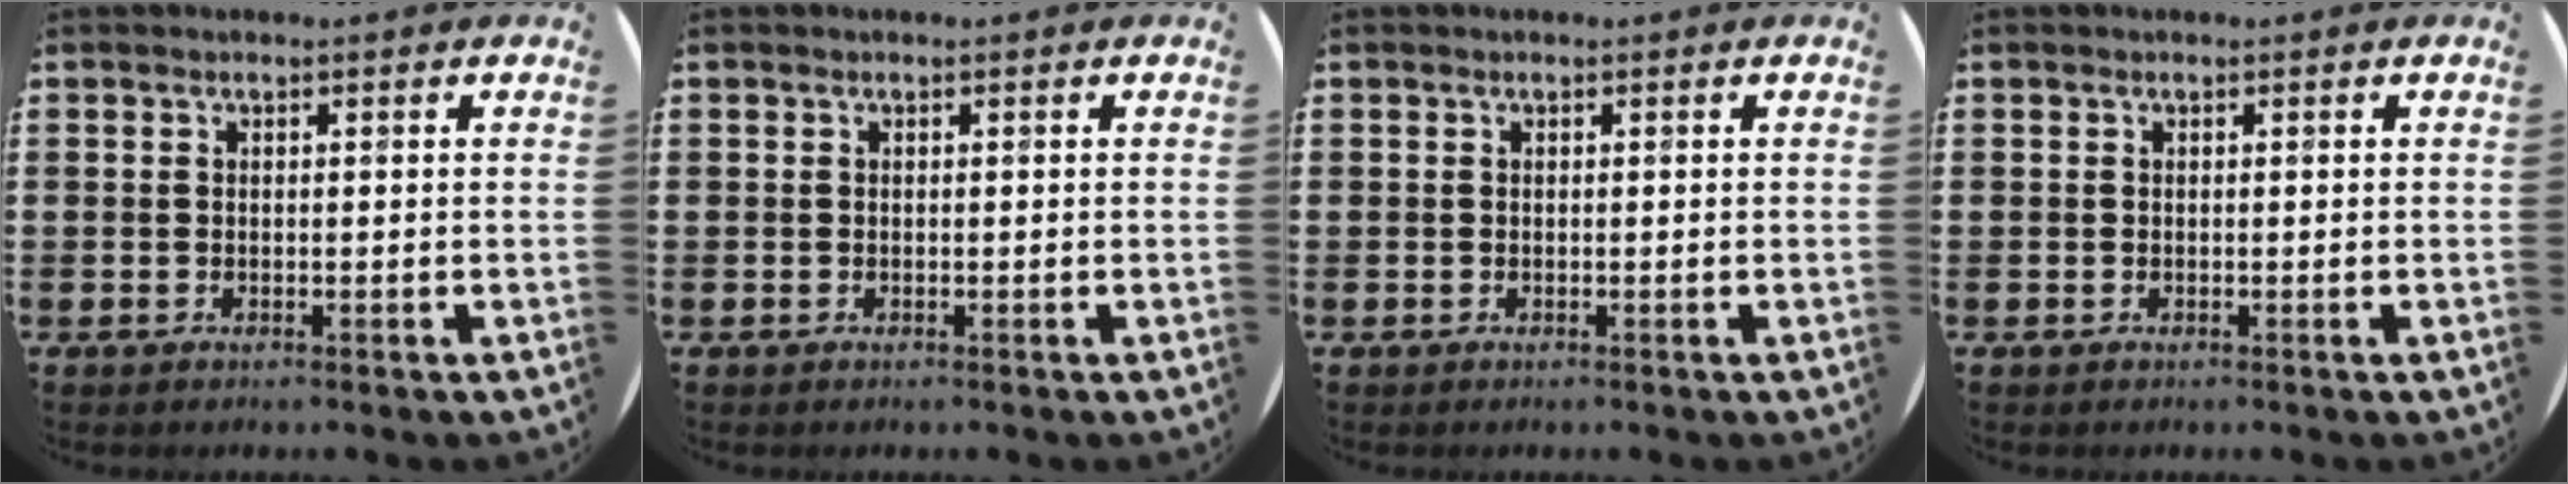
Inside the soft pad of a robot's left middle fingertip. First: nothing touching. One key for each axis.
{"total": 0.0}
{"total": 0.0}
{"total": 0.0}